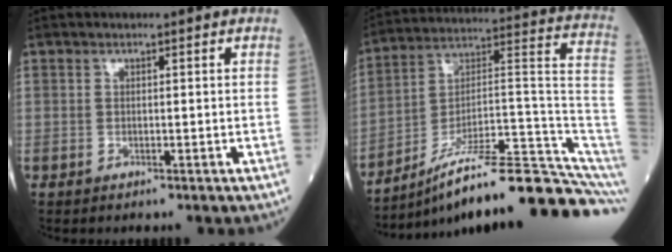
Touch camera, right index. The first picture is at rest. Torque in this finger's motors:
{"motor_torque": [-0.38, -1.05, 0.48, 0.10]}